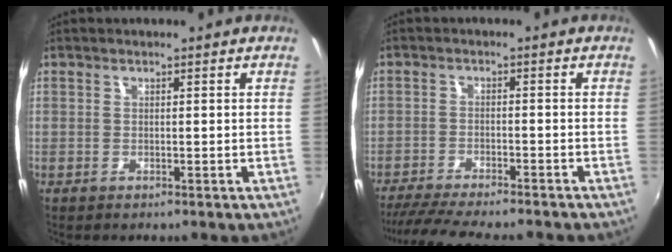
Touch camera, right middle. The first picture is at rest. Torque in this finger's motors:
{"motor_torque": [1.09, -1.05, 0.13, 0.06]}